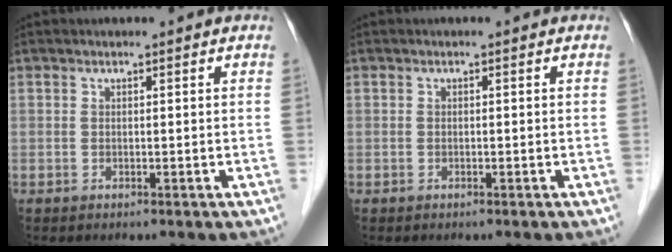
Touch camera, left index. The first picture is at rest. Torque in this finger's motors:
{"motor_torque": [-0.14, -0.07, 0.05, 0.01]}